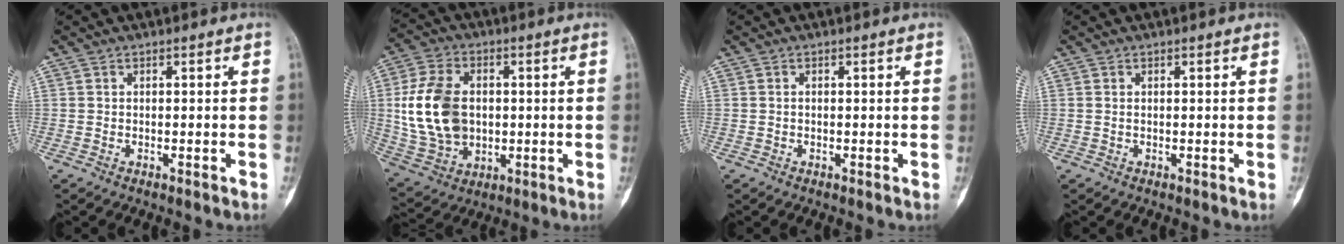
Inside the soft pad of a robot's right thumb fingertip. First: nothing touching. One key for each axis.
{"total": 15.7, "fx": 0.9, "fy": 11.1, "fz": 11.1, "tx": -0.198, "ty": 0.002, "tz": 0.027}
{"total": 0.0}
{"total": 0.0}